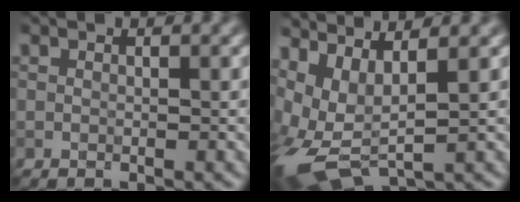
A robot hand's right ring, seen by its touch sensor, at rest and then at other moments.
{"total": 7.6, "force": [1.1, 3.6, 6.6], "torque": [-0.153, -0.007, 0.038]}